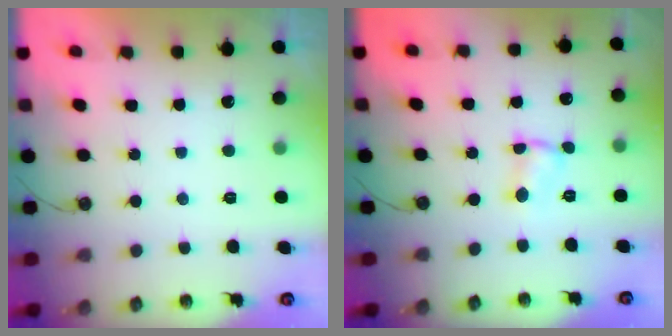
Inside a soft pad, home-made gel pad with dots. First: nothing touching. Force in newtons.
{"total": 2.5, "press": 2.5, "slide": 0.1}